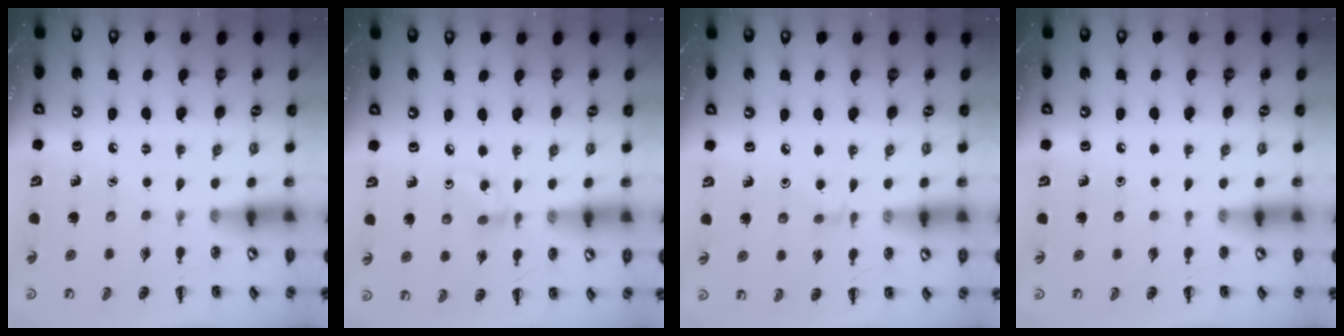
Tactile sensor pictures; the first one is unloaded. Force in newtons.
{"total": 3.9, "press": 3.6, "slide": 1.5}
{"total": 2.6, "press": 2.5, "slide": 0.9}
{"total": 0.0}